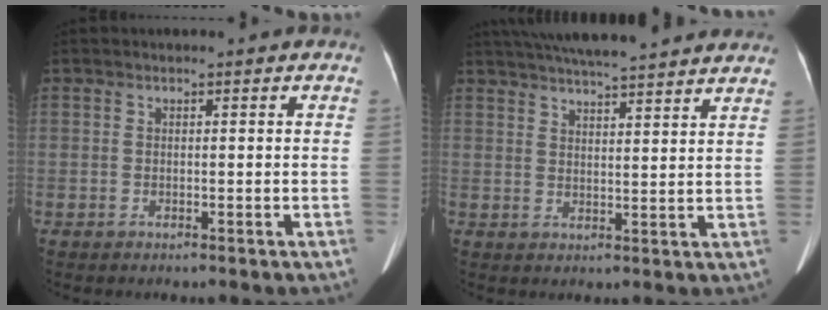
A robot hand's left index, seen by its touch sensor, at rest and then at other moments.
{"total": 20.1, "force": [17.9, 1.6, 8.9], "torque": [-0.149, 0.035, 0.240]}